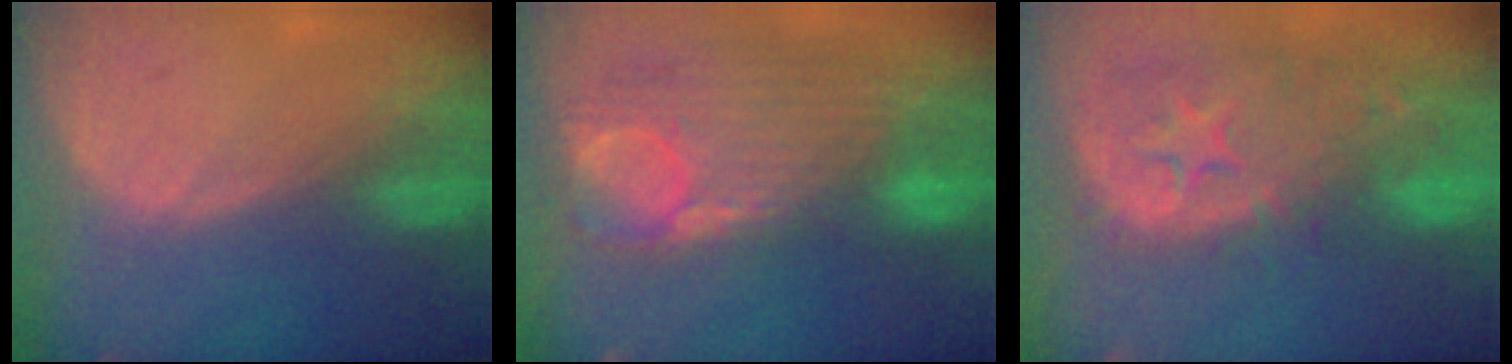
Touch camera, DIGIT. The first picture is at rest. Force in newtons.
{"total": 12.7, "press": 10.7, "slide": 6.8}
{"total": 14.1, "press": 11.4, "slide": 8.4}